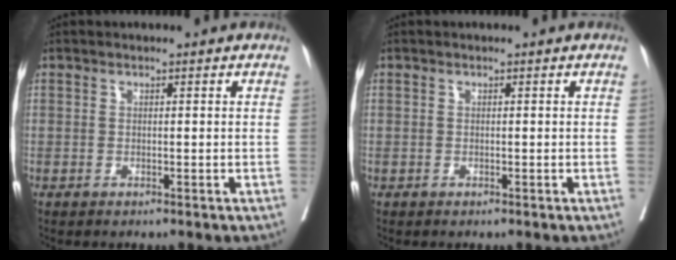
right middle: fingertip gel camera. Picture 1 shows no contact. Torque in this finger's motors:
{"motor_torque": [-0.27, -0.28, 0.02, -0.21]}